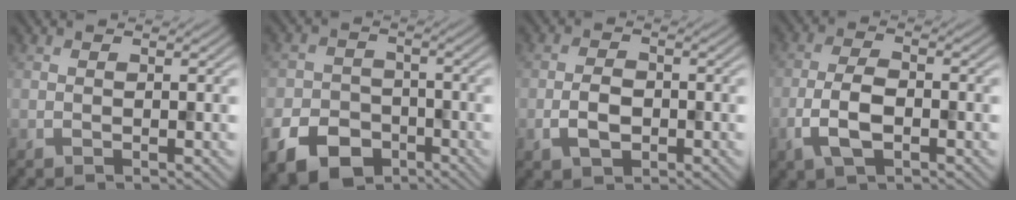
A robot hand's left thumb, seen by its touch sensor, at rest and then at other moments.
{"total": 8.5, "force": [-4.9, 5.7, 3.9], "torque": [-0.090, -0.019, -0.094]}
{"total": 3.6, "force": [-1.2, 2.3, 2.6], "torque": [-0.052, 0.001, -0.025]}
{"total": 5.4, "force": [-2.1, 2.5, 4.4], "torque": [-0.097, 0.001, -0.045]}